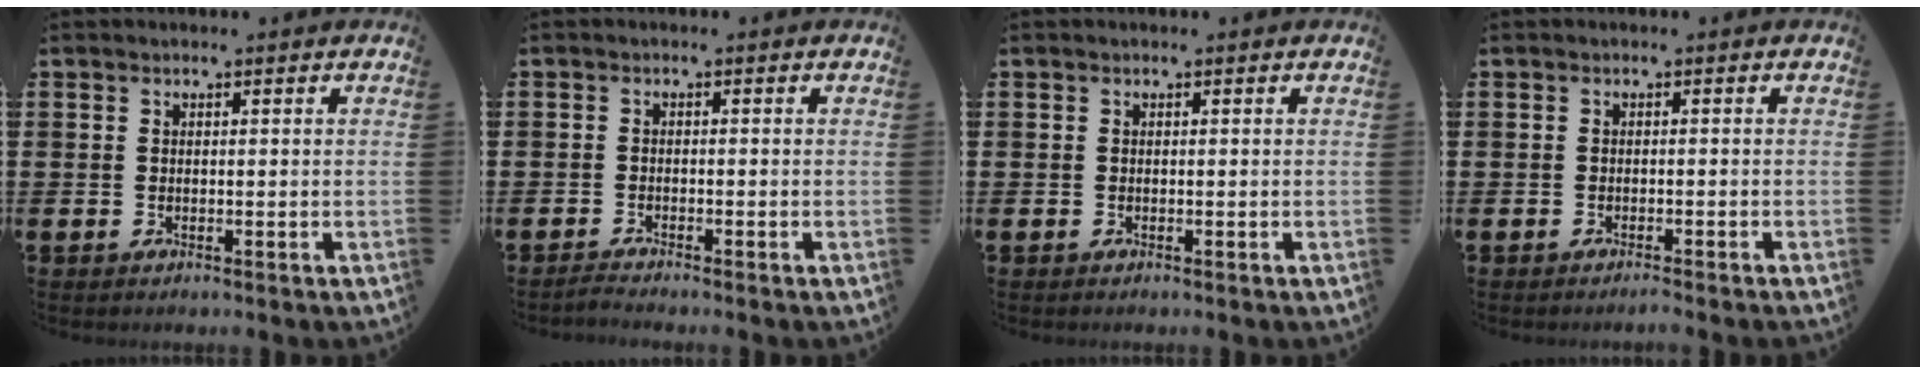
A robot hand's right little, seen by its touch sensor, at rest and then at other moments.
{"total": 1.0, "force": [-0.9, -0.1, 0.4], "torque": [-0.008, -0.001, -0.018]}
{"total": 0.0}
{"total": 0.7, "force": [-0.6, -0.1, 0.2], "torque": [-0.002, -0.002, -0.013]}